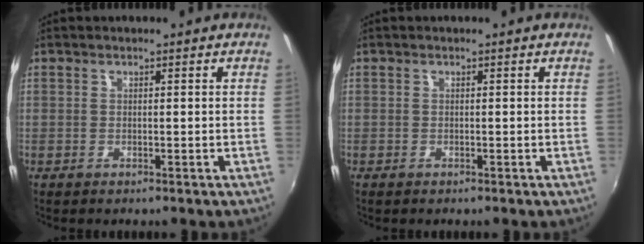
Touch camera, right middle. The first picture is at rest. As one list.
[{"total": 0.5, "force": [-0.4, 0.3, 0.1], "torque": [-0.005, -0.004, -0.008]}]